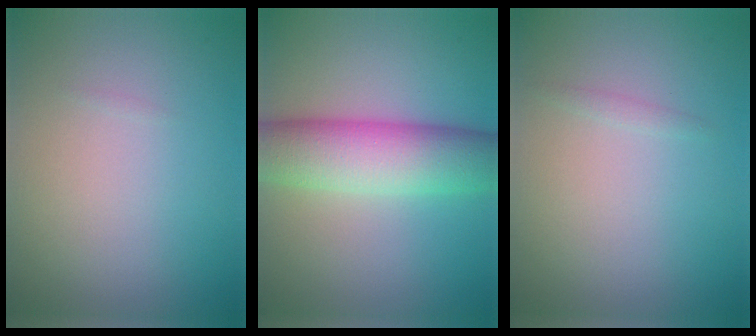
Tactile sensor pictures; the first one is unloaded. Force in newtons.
{"total": 7.9, "press": 7.9, "slide": 0.2}
{"total": 0.6, "press": 0.5, "slide": 0.0}